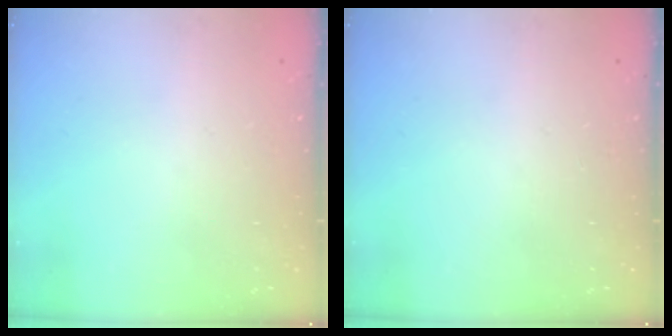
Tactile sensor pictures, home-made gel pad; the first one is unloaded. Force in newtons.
{"total": 0.0}